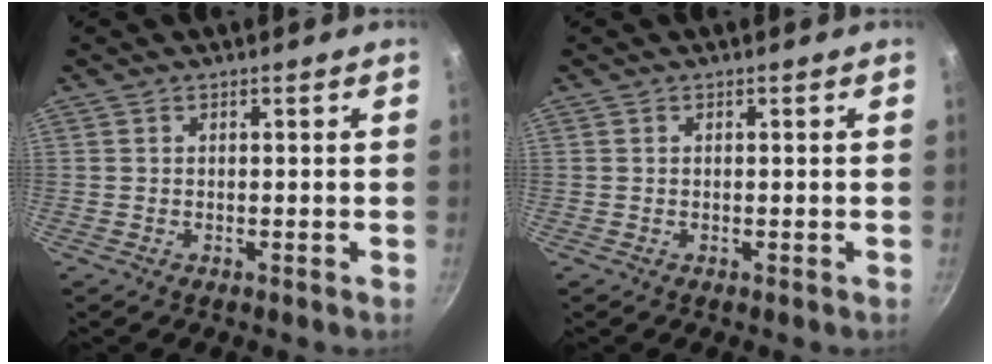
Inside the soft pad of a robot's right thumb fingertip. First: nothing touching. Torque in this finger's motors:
{"motor_torque": [-0.22, 0.36, -0.44, 0.31, 0.03]}